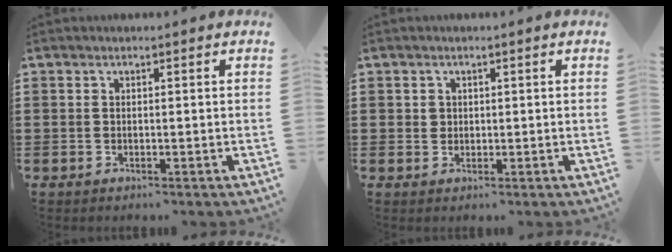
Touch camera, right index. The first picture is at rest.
{"total": 1.1, "force": [0.3, 1.0, 0.2], "torque": [-0.007, 0.004, 0.007]}